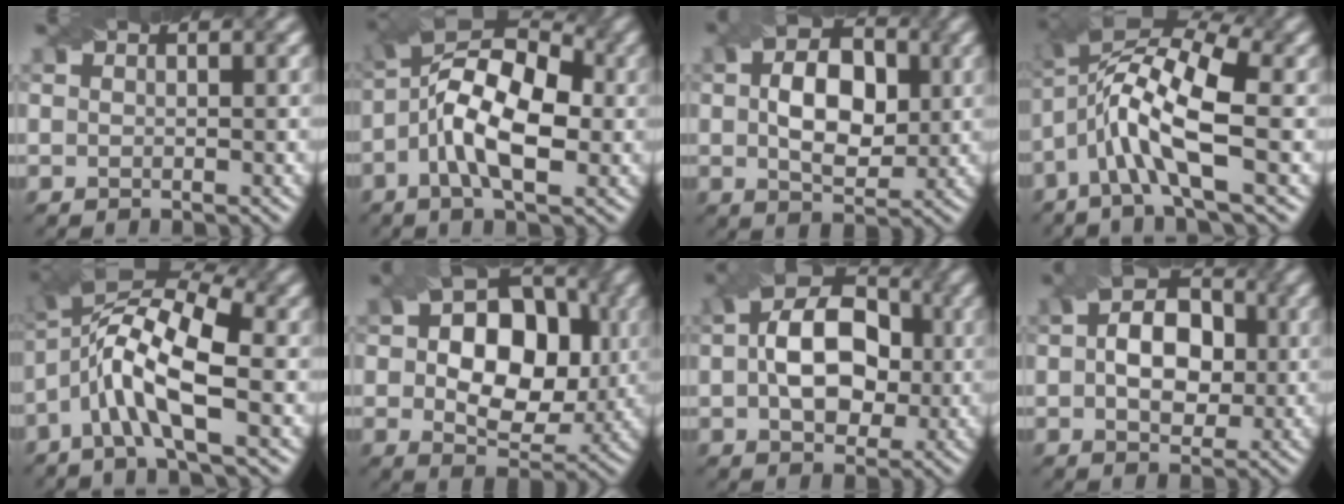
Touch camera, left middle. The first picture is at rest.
{"total": 9.5, "force": [-1.2, 4.2, 8.4], "torque": [-0.144, 0.029, -0.034]}
{"total": 6.7, "force": [0.7, 4.2, 5.2], "torque": [-0.084, 0.005, 0.008]}
{"total": 9.2, "force": [-1.4, 2.5, 8.7], "torque": [-0.177, 0.022, -0.040]}
{"total": 8.8, "force": [-1.6, 2.5, 8.2], "torque": [-0.166, 0.022, -0.046]}
{"total": 10.9, "force": [0.8, 7.5, 7.9], "torque": [-0.111, 0.003, 0.010]}
{"total": 8.7, "force": [0.3, 5.7, 6.5], "torque": [-0.112, 0.010, -0.001]}
{"total": 6.4, "force": [0.3, 4.3, 4.7], "torque": [-0.075, 0.008, -0.003]}